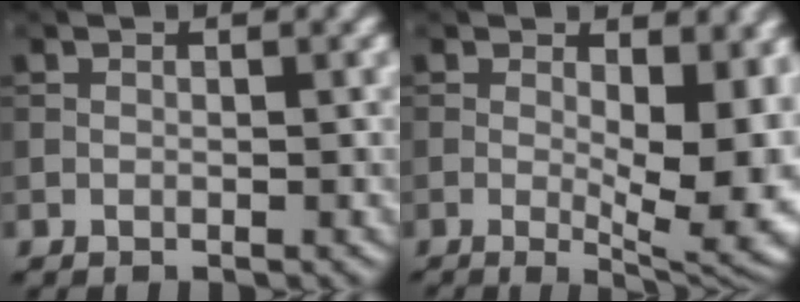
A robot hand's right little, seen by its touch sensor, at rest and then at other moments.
{"total": 9.7, "force": [-0.2, 4.3, 8.7], "torque": [-0.108, -0.009, 0.001]}